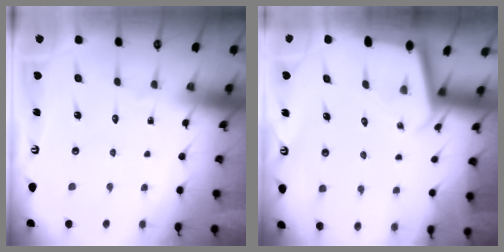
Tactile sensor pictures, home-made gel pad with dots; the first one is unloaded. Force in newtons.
{"total": 1.9, "press": 1.9, "slide": 0.1}